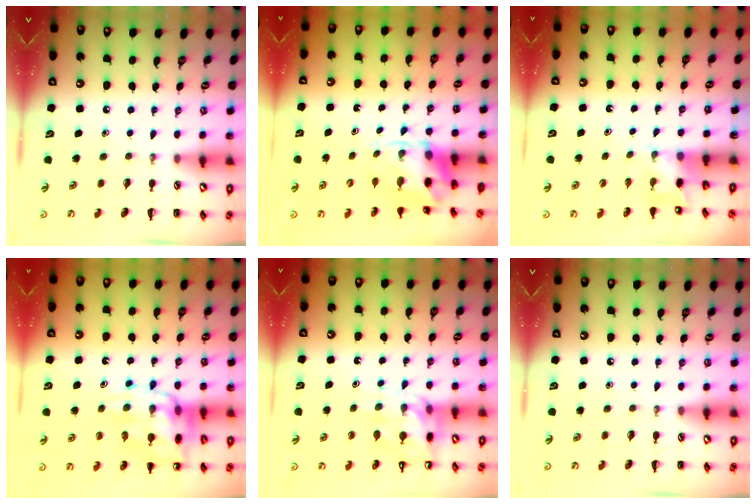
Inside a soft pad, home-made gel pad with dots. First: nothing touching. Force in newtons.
{"total": 6.6, "press": 6.4, "slide": 1.4}
{"total": 4.3, "press": 4.2, "slide": 0.8}
{"total": 17.1, "press": 16.8, "slide": 3.3}
{"total": 11.0, "press": 10.6, "slide": 3.0}
{"total": 0.0}